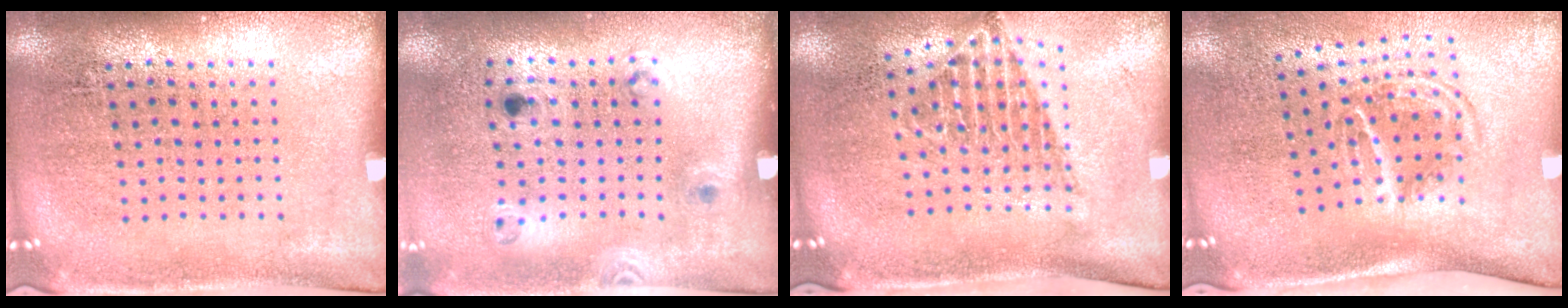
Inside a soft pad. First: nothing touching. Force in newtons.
{"total": 1.2, "press": 0.7, "slide": 1.0}
{"total": 1.5, "press": 1.1, "slide": 0.9}
{"total": 1.8, "press": 1.2, "slide": 1.4}